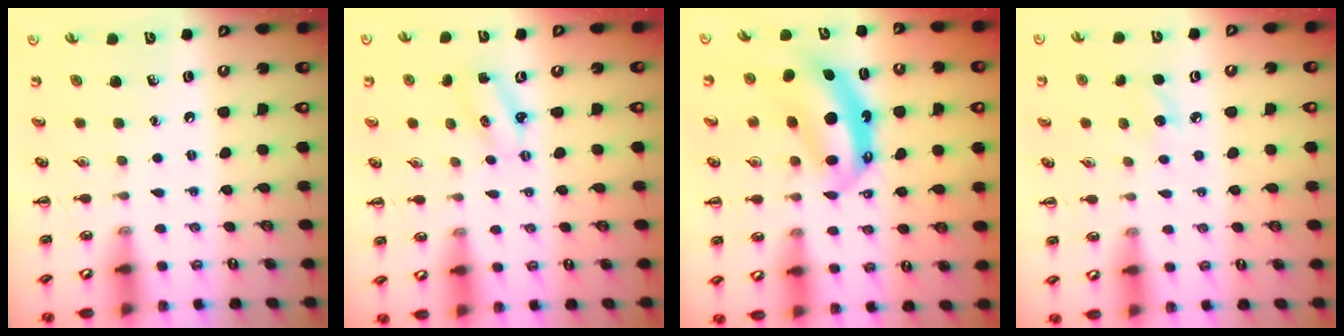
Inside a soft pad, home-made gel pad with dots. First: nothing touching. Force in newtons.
{"total": 2.4, "press": 2.3, "slide": 0.5}
{"total": 7.9, "press": 7.7, "slide": 1.6}
{"total": 6.1, "press": 5.9, "slide": 1.7}